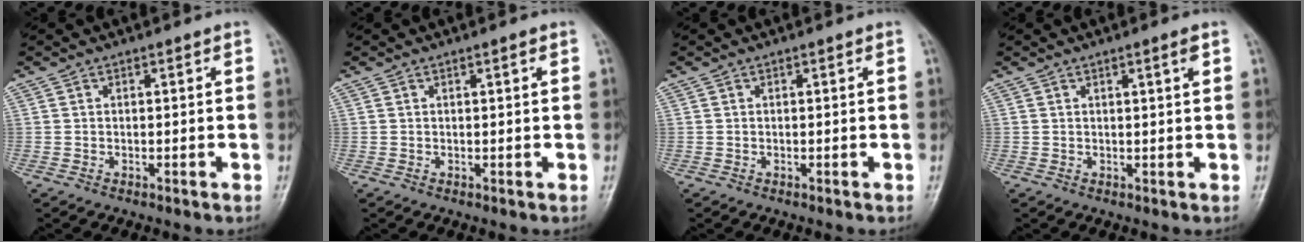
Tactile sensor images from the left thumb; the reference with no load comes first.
{"total": 0.8, "force": [0.4, 0.1, 0.7], "torque": [-0.011, 0.001, 0.005]}
{"total": 0.0}
{"total": 1.8, "force": [0.8, 0.0, 1.6], "torque": [-0.026, -0.004, 0.014]}